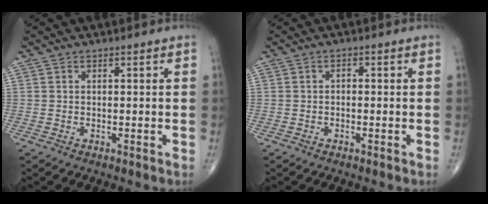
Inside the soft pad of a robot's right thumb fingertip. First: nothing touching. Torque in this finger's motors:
{"motor_torque": [-0.10, -0.08, 0.00, 0.00, 0.05]}